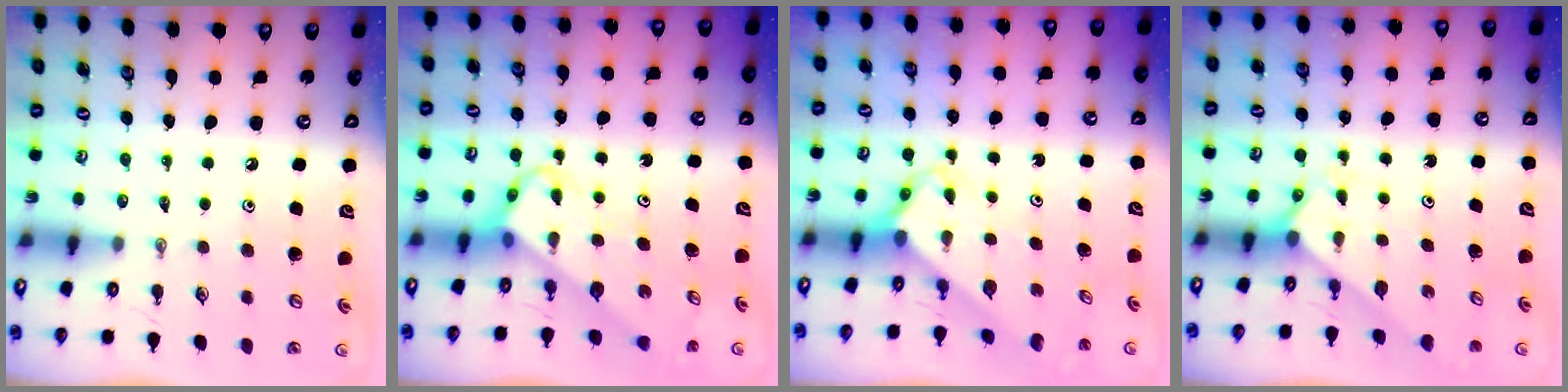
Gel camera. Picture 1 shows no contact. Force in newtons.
{"total": 4.8, "press": 4.8, "slide": 0.4}
{"total": 2.5, "press": 2.5, "slide": 0.2}
{"total": 2.1, "press": 2.1, "slide": 0.2}